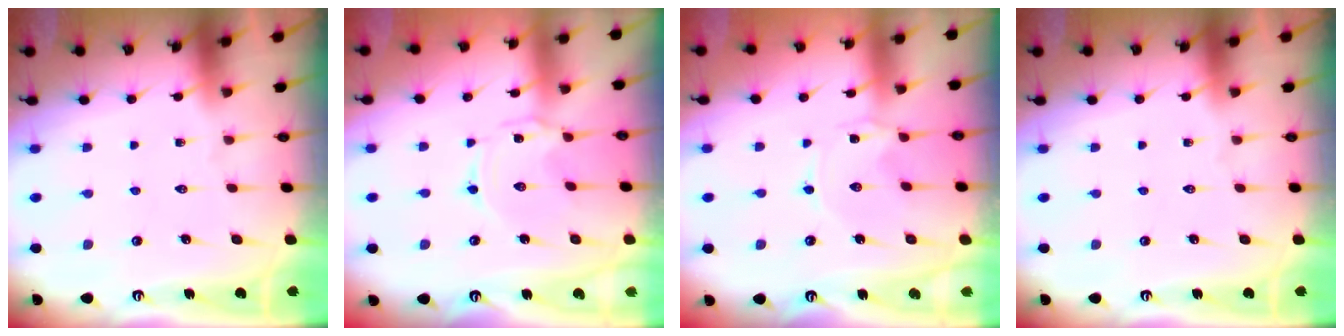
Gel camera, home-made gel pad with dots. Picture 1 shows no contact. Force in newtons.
{"total": 0.6, "press": 0.5, "slide": 0.4}
{"total": 0.0}
{"total": 0.0}